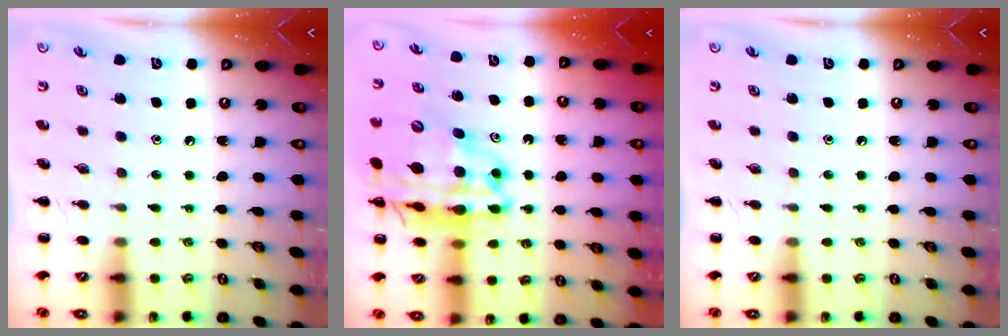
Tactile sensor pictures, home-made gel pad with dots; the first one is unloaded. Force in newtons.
{"total": 22.2, "press": 21.6, "slide": 5.1}
{"total": 0.0}